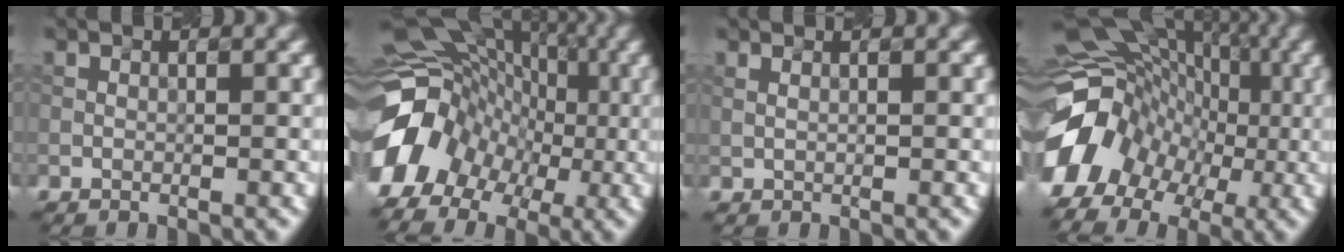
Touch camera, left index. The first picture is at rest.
{"total": 11.4, "force": [-3.8, 9.2, 5.5], "torque": [-0.106, 0.004, -0.066]}
{"total": 1.1, "force": [0.7, 0.5, 0.7], "torque": [-0.003, -0.006, 0.006]}
{"total": 12.3, "force": [-3.9, 9.9, 6.1], "torque": [-0.117, 0.005, -0.062]}